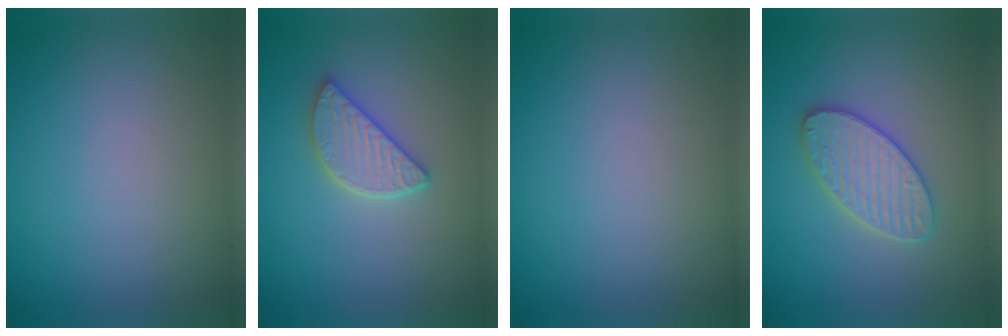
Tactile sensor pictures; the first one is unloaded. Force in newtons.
{"total": 3.2, "press": 3.0, "slide": 1.2}
{"total": 0.0}
{"total": 3.8, "press": 3.8, "slide": 0.3}